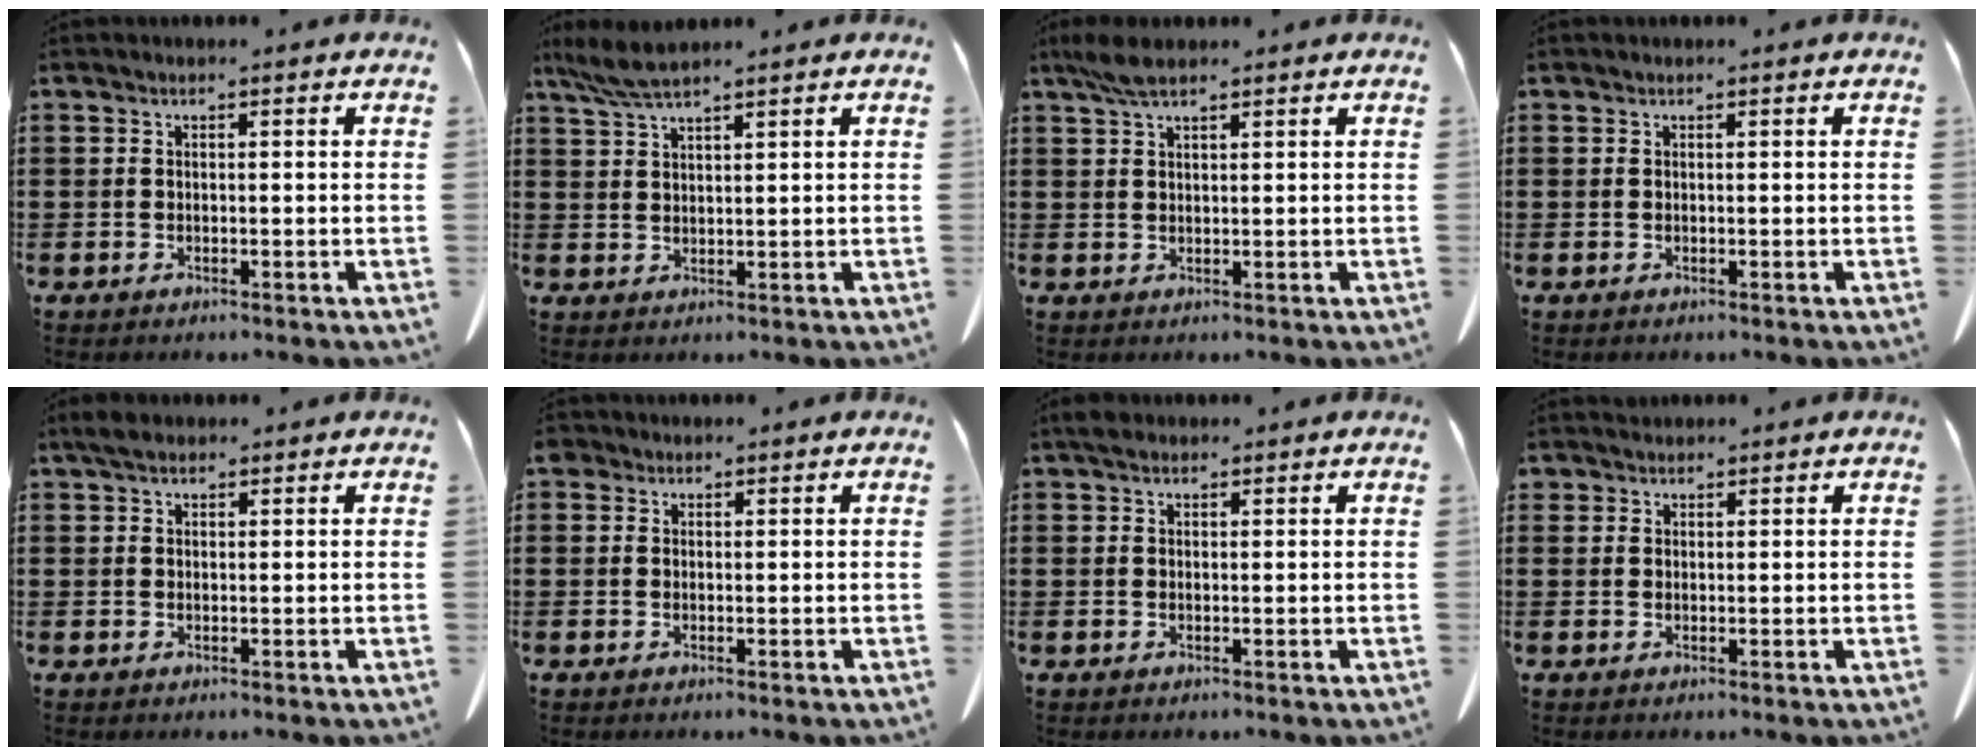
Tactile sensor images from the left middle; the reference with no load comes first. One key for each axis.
{"total": 4.4, "fx": 3.5, "fy": 0.4, "fz": 2.6, "tx": -0.059, "ty": -0.004, "tz": 0.066}
{"total": 3.8, "fx": 2.5, "fy": 1.1, "fz": 2.6, "tx": -0.057, "ty": 0.004, "tz": 0.046}
{"total": 0.0}
{"total": 2.3, "fx": 1.7, "fy": 1.0, "fz": 1.2, "tx": -0.028, "ty": 0.006, "tz": 0.032}
{"total": 1.1, "fx": 0.7, "fy": 0.8, "fz": 0.2, "tx": -0.009, "ty": 0.003, "tz": 0.015}
{"total": 1.8, "fx": 1.3, "fy": 0.9, "fz": 0.7, "tx": -0.012, "ty": 0.002, "tz": 0.024}
{"total": 1.5, "fx": 1.4, "fy": 0.7, "fz": 0.0, "tx": -0.004, "ty": 0.001, "tz": 0.028}